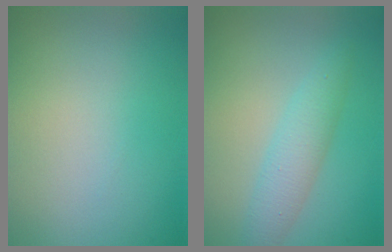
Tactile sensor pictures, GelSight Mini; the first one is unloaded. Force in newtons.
{"total": 2.9, "press": 2.9, "slide": 0.1}